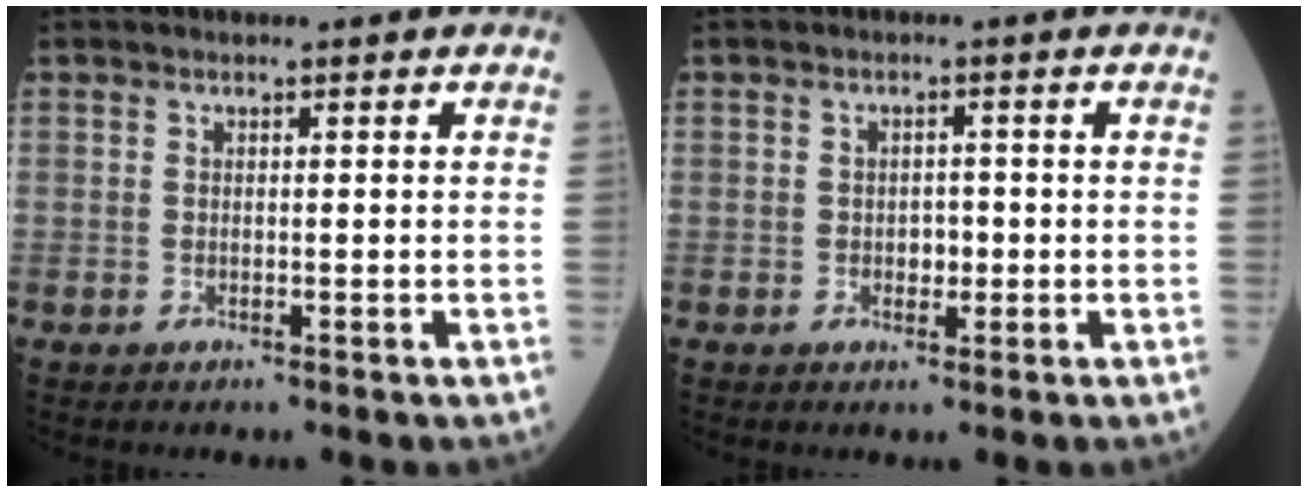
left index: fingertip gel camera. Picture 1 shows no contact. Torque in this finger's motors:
{"motor_torque": [0.01, 0.02, 0.00, 0.00]}